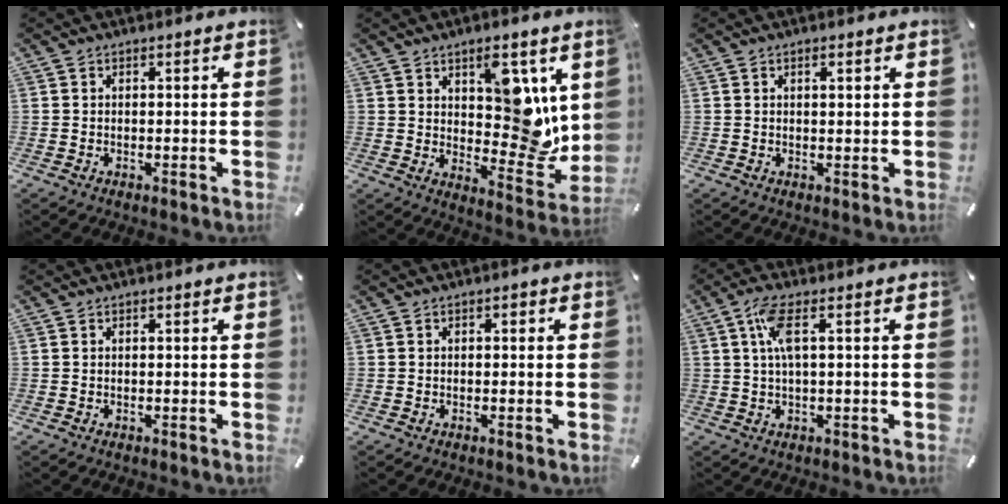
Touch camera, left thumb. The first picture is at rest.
{"total": 13.2, "force": [4.9, 7.9, 9.5], "torque": [-0.094, -0.038, 0.084]}
{"total": 1.2, "force": [0.5, 0.3, 1.0], "torque": [-0.021, 0.001, 0.009]}
{"total": 0.0}
{"total": 0.8, "force": [0.0, 0.5, 0.6], "torque": [-0.011, 0.005, -0.003]}
{"total": 6.5, "force": [1.4, 1.7, 6.1], "torque": [-0.128, 0.001, 0.022]}